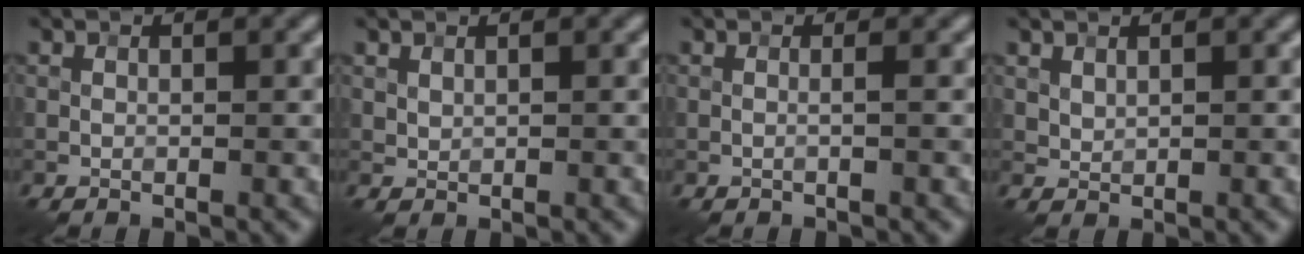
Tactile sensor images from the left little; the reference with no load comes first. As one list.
[{"total": 0.6, "force": [0.5, 0.2, 0.1], "torque": [-0.005, -0.001, 0.013]}, {"total": 0.7, "force": [0.0, 0.2, 0.7], "torque": [-0.011, -0.004, -0.010]}, {"total": 0.9, "force": [0.7, 0.4, 0.3], "torque": [-0.011, -0.002, 0.019]}]